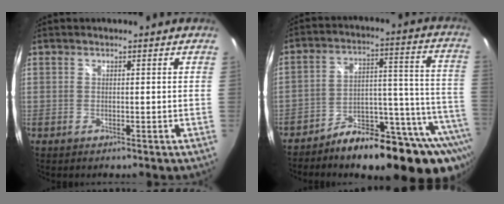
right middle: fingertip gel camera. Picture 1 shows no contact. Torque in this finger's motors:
{"motor_torque": [1.11, -1.03, 0.81, 0.07]}